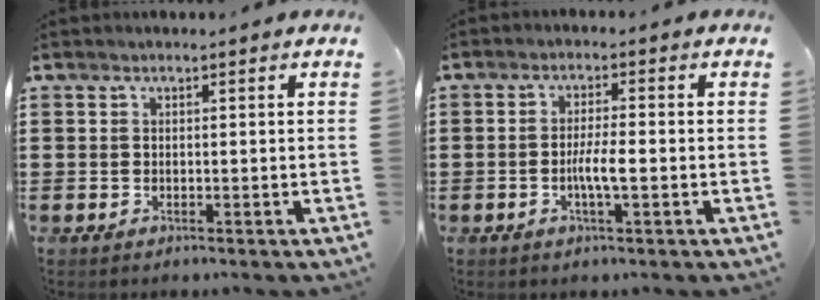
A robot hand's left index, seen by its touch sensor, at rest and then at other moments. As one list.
[{"total": 4.0, "force": [-1.0, 0.6, 3.8], "torque": [-0.074, -0.003, -0.021]}]